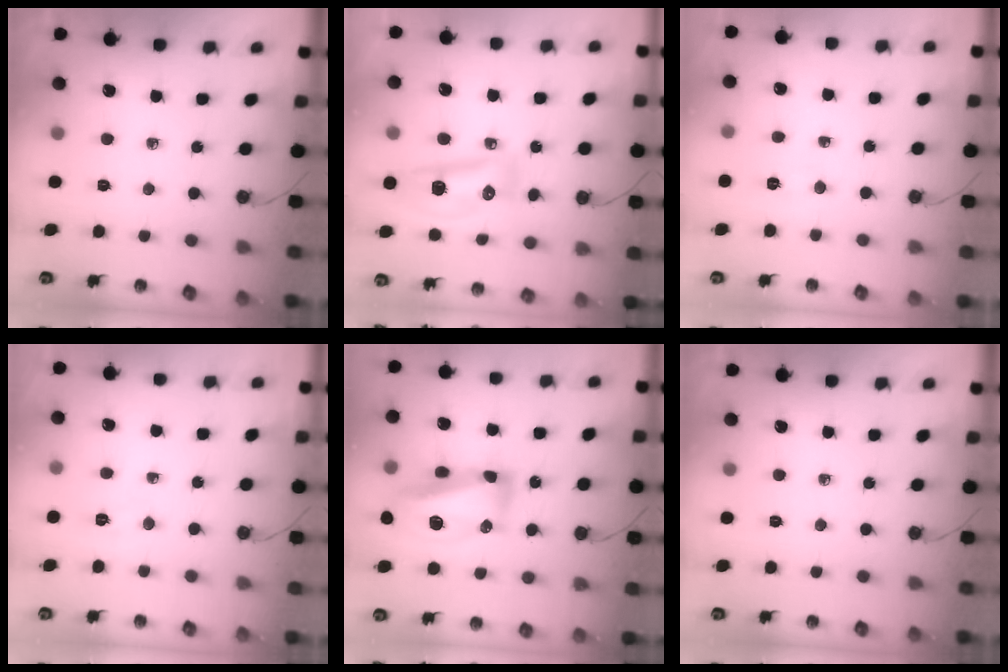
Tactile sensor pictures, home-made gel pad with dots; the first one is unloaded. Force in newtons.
{"total": 14.2, "press": 11.9, "slide": 7.8}
{"total": 2.8, "press": 2.8, "slide": 0.5}
{"total": 3.4, "press": 3.4, "slide": 0.5}
{"total": 17.0, "press": 16.7, "slide": 2.9}
{"total": 0.0}